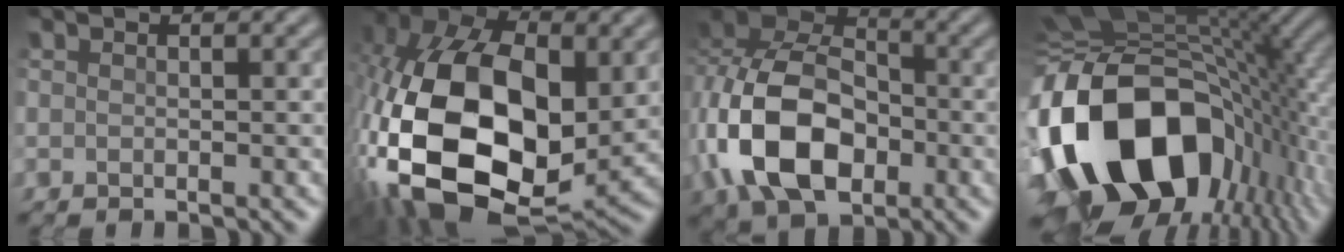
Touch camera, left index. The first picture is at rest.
{"total": 19.3, "force": [-1.3, 12.1, 15.0], "torque": [-0.345, -0.014, -0.017]}
{"total": 11.1, "force": [-3.0, 7.1, 7.9], "torque": [-0.180, -0.002, -0.061]}
{"total": 19.6, "force": [-4.9, 12.4, 14.4], "torque": [-0.286, -0.008, -0.092]}